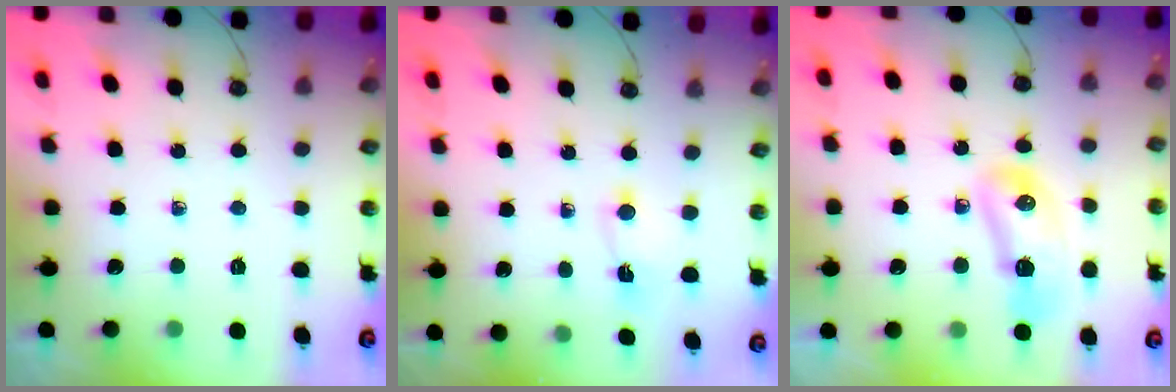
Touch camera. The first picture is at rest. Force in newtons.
{"total": 1.6, "press": 1.3, "slide": 0.9}
{"total": 12.7, "press": 11.2, "slide": 6.0}